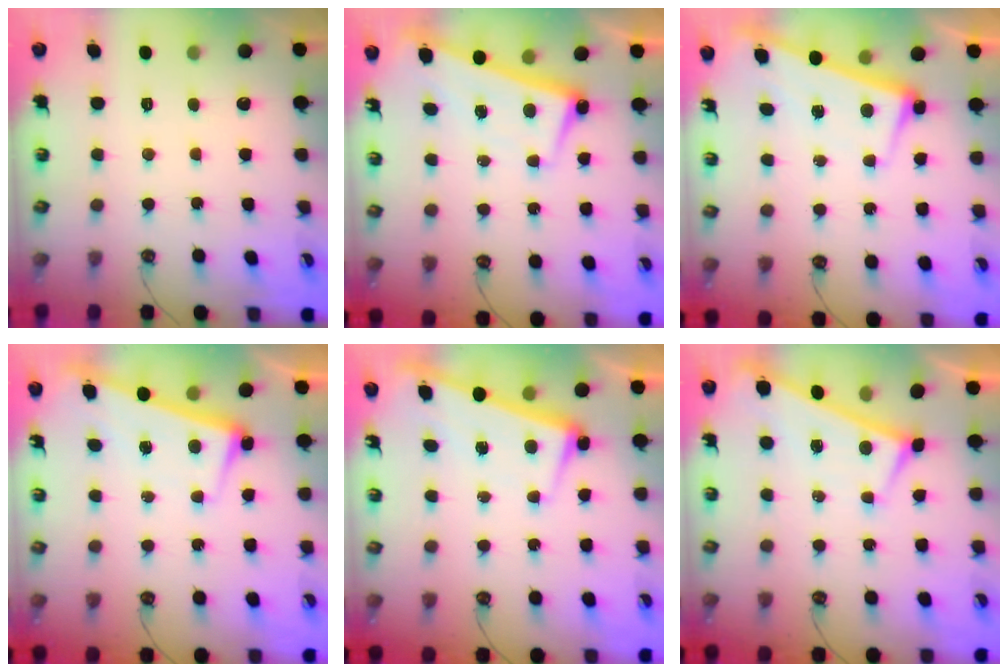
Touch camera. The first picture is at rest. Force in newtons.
{"total": 2.6, "press": 2.4, "slide": 0.8}
{"total": 2.7, "press": 2.6, "slide": 0.6}
{"total": 2.8, "press": 2.6, "slide": 1.0}
{"total": 2.3, "press": 2.2, "slide": 0.7}
{"total": 0.0}